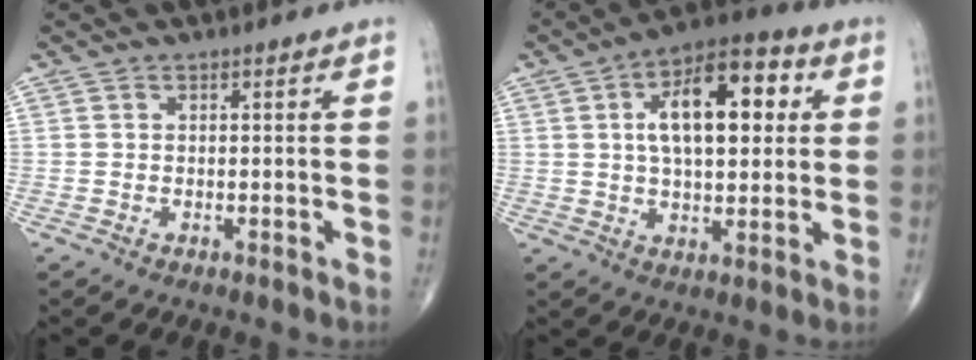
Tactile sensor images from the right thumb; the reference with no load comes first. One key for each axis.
{"total": 16.0, "fx": 3.7, "fy": 7.7, "fz": 13.5, "tx": -0.186, "ty": 0.013, "tz": 0.053}